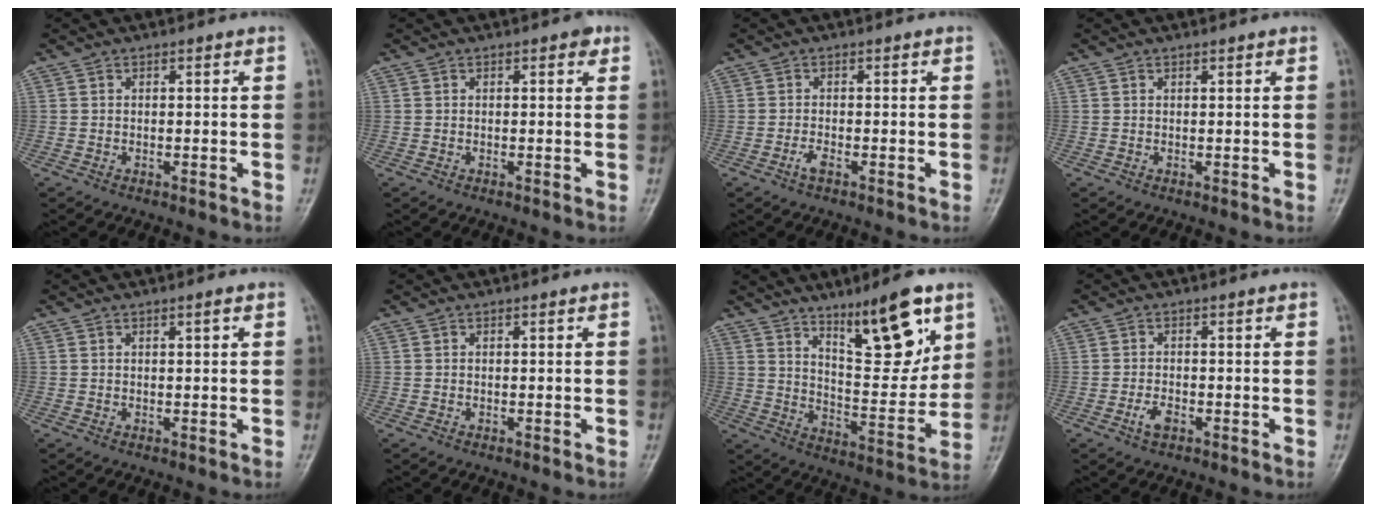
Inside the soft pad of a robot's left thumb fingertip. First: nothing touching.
{"total": 1.4, "force": [0.6, 0.7, 1.0], "torque": [-0.005, 0.000, 0.006]}
{"total": 1.4, "force": [-0.8, 0.4, 1.1], "torque": [-0.026, 0.002, -0.017]}
{"total": 0.0}
{"total": 0.7, "force": [0.3, 0.0, 0.6], "torque": [-0.009, 0.000, 0.006]}
{"total": 0.0}
{"total": 15.6, "force": [9.0, 4.5, 11.9], "torque": [-0.148, -0.061, 0.153]}
{"total": 2.3, "force": [-1.1, 1.2, 1.7], "torque": [-0.035, 0.005, -0.020]}